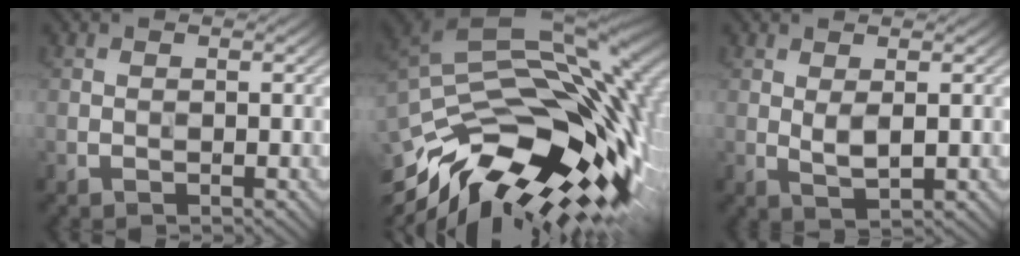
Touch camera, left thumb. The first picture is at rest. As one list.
[{"total": 18.2, "force": [-7.8, 9.2, 13.7], "torque": [-0.264, -0.012, -0.132]}, {"total": 2.2, "force": [0.5, 0.7, 2.0], "torque": [-0.046, 0.000, 0.015]}]